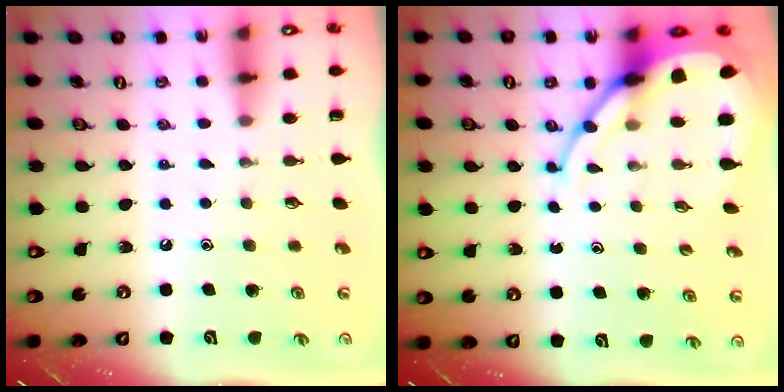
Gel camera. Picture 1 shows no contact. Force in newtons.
{"total": 10.3, "press": 10.3, "slide": 1.1}